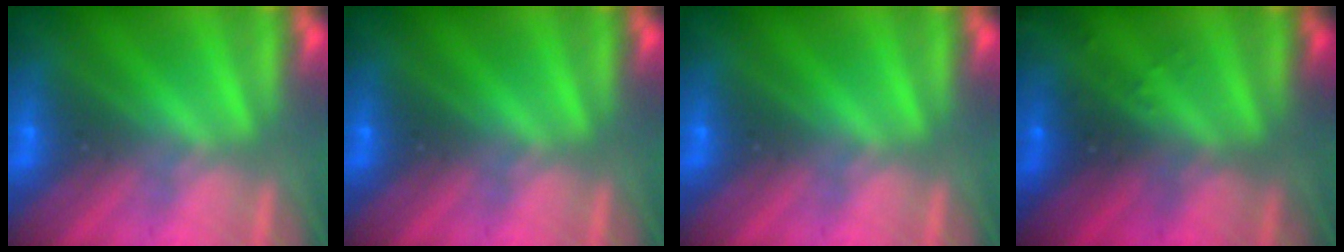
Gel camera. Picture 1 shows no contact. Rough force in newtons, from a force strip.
{"total": 0.0}
{"total": 0.0}
{"total": 2.9}